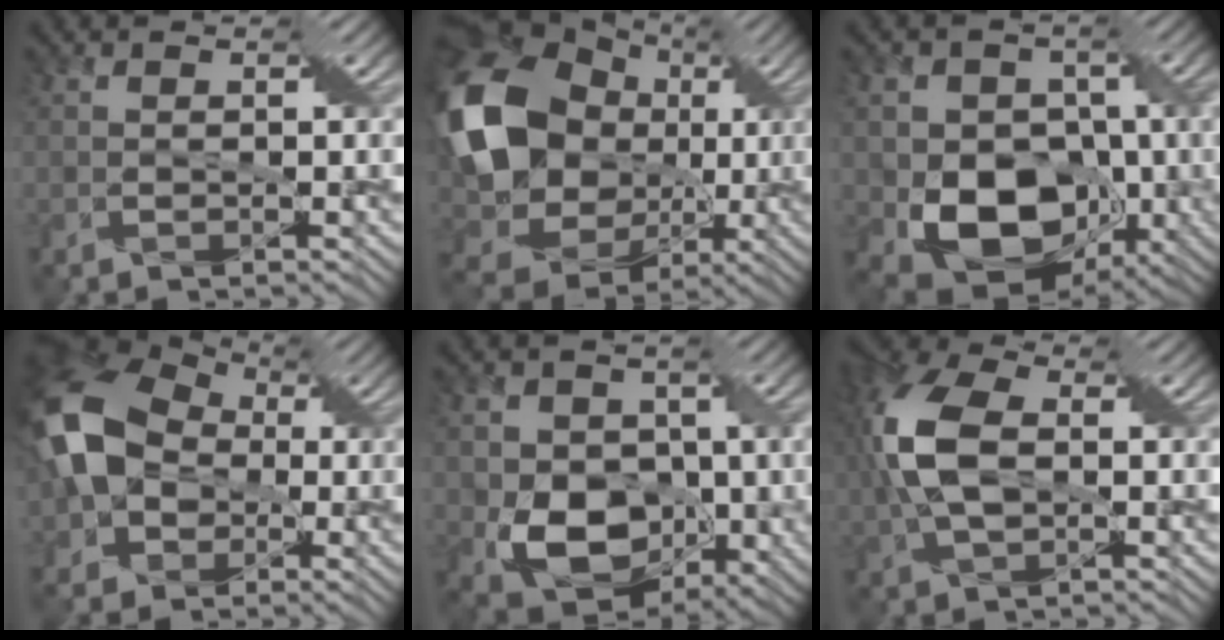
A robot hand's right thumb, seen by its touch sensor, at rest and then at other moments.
{"total": 19.5, "force": [2.1, 15.6, 11.5], "torque": [-0.276, -0.008, 0.066]}
{"total": 11.7, "force": [-3.0, 8.6, 7.3], "torque": [-0.120, -0.025, -0.057]}
{"total": 13.4, "force": [0.1, 10.3, 8.5], "torque": [-0.201, -0.013, -0.006]}
{"total": 10.4, "force": [-1.7, 7.9, 6.7], "torque": [-0.121, -0.031, -0.030]}
{"total": 11.0, "force": [0.3, 6.2, 9.1], "torque": [-0.223, 0.013, -0.005]}